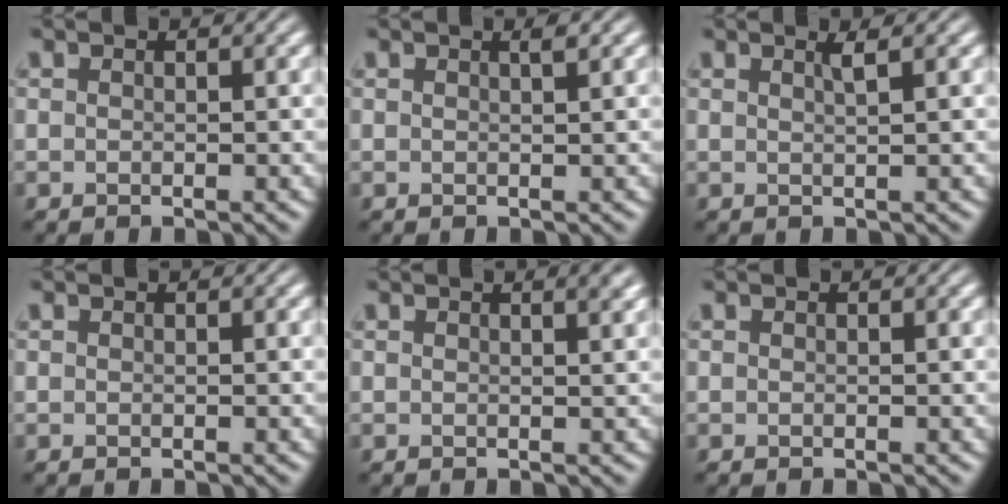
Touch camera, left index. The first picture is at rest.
{"total": 0.9, "force": [0.5, 0.2, 0.7], "torque": [-0.007, 0.002, 0.007]}
{"total": 1.2, "force": [0.6, 0.3, 1.0], "torque": [-0.010, 0.001, 0.008]}
{"total": 0.0}
{"total": 1.7, "force": [1.1, 0.6, 1.2], "torque": [-0.006, 0.005, 0.011]}
{"total": 0.0}